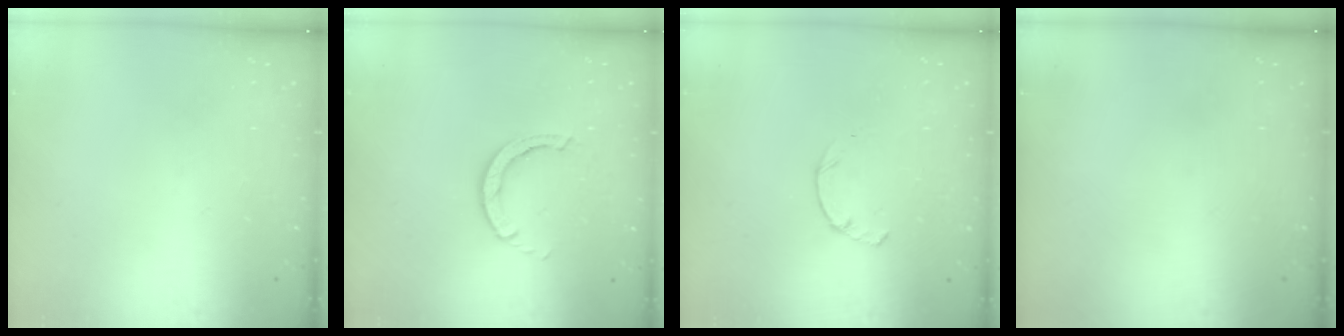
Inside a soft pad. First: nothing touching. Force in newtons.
{"total": 2.6, "press": 2.6, "slide": 0.3}
{"total": 1.7, "press": 1.6, "slide": 0.4}
{"total": 0.0}